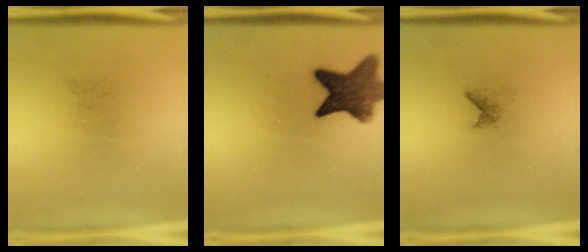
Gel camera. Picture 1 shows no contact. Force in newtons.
{"total": 10.4}
{"total": 0.6}